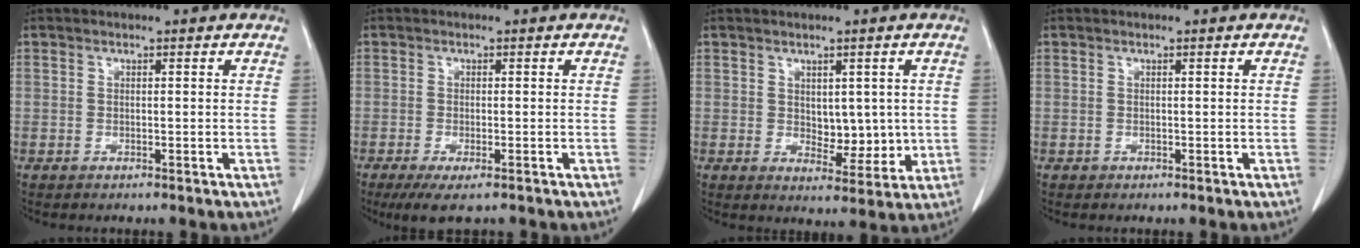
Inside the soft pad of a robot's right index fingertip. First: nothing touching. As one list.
[{"total": 5.2, "force": [-3.6, 1.2, 3.5], "torque": [-0.054, -0.014, -0.054]}, {"total": 5.1, "force": [0.5, 3.1, 4.1], "torque": [-0.050, -0.007, 0.020]}, {"total": 0.0}]